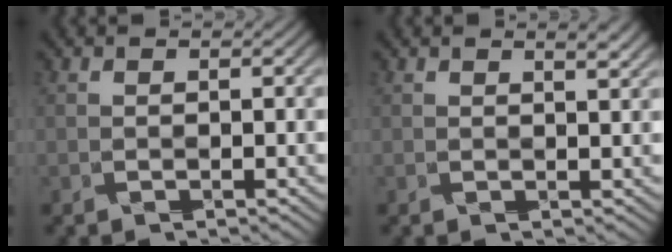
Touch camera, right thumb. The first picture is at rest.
{"total": 1.4, "force": [0.8, 0.3, 1.2], "torque": [-0.030, -0.002, 0.017]}